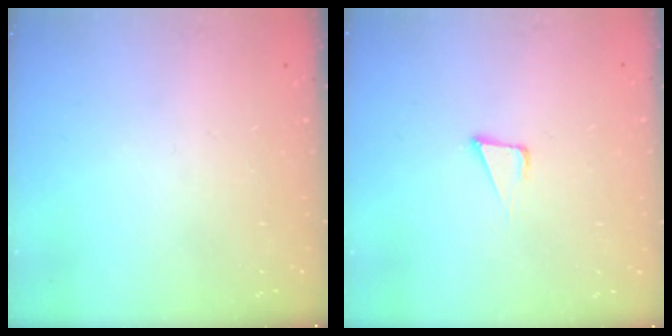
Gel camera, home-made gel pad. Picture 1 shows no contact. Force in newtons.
{"total": 4.9, "press": 3.9, "slide": 3.0}